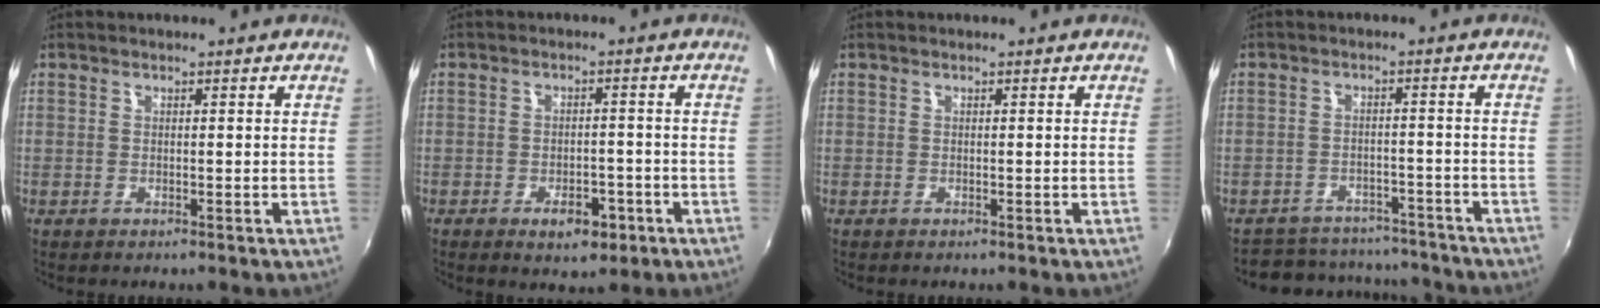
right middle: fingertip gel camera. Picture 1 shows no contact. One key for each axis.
{"total": 5.5, "fx": -3.0, "fy": 3.0, "fz": 3.5, "tx": -0.070, "ty": -0.001, "tz": -0.036}
{"total": 0.0}
{"total": 13.9, "fx": -12.4, "fy": 5.3, "fz": 3.5, "tx": -0.085, "ty": 0.021, "tz": -0.161}